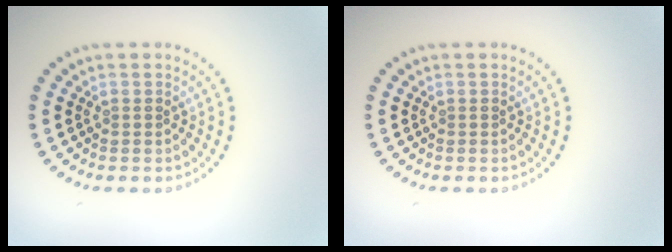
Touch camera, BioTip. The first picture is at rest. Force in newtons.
{"total": 0.0}